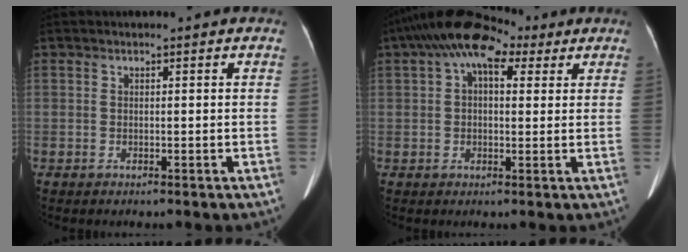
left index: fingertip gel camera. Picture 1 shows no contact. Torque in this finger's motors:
{"motor_torque": [1.08, -1.06, 0.23, 0.16]}